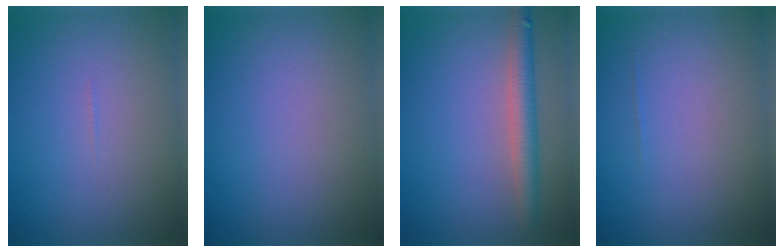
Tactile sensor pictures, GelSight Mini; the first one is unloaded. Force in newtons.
{"total": 0.0}
{"total": 3.3, "press": 3.3, "slide": 0.0}
{"total": 0.0}